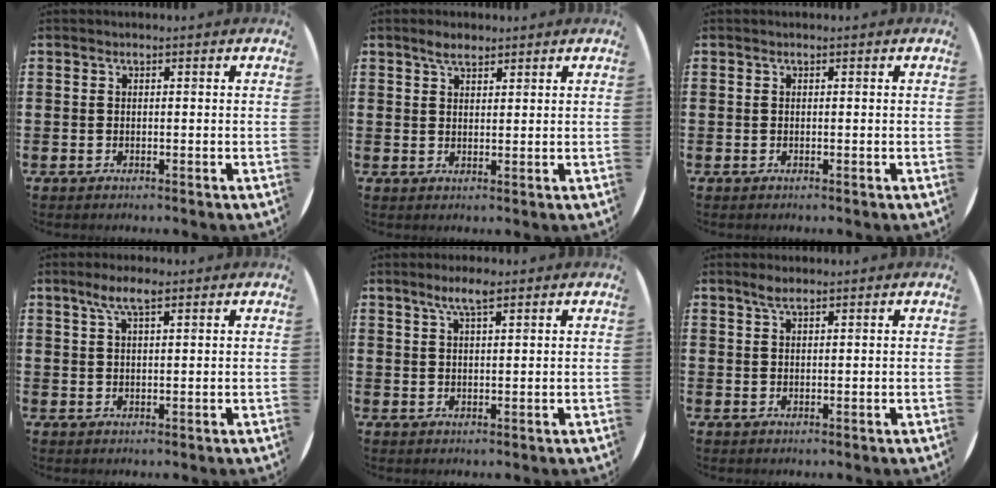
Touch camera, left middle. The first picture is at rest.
{"total": 2.7, "force": [2.2, 1.0, 1.2], "torque": [-0.019, 0.002, 0.038]}
{"total": 0.0}
{"total": 4.2, "force": [2.7, 1.1, 3.1], "torque": [-0.066, 0.008, 0.046]}
{"total": 3.8, "force": [2.6, 0.8, 2.7], "torque": [-0.050, 0.004, 0.043]}
{"total": 2.0, "force": [1.5, 0.6, 1.3], "torque": [-0.028, 0.005, 0.025]}